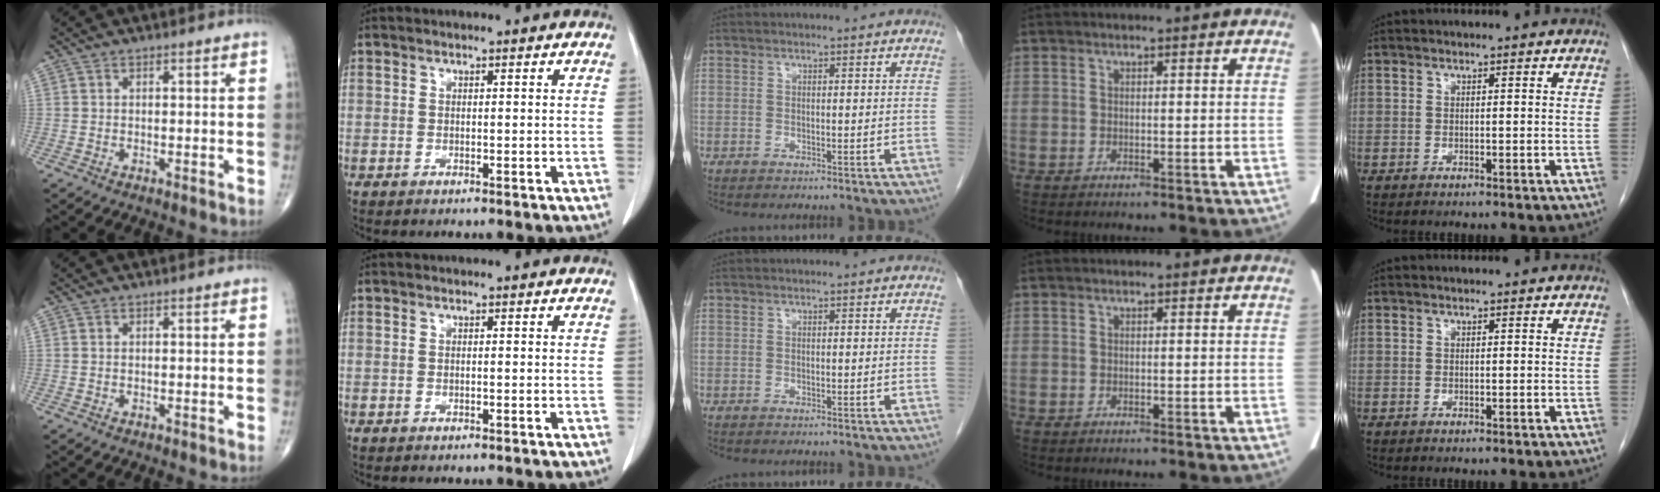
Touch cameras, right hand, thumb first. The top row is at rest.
{}